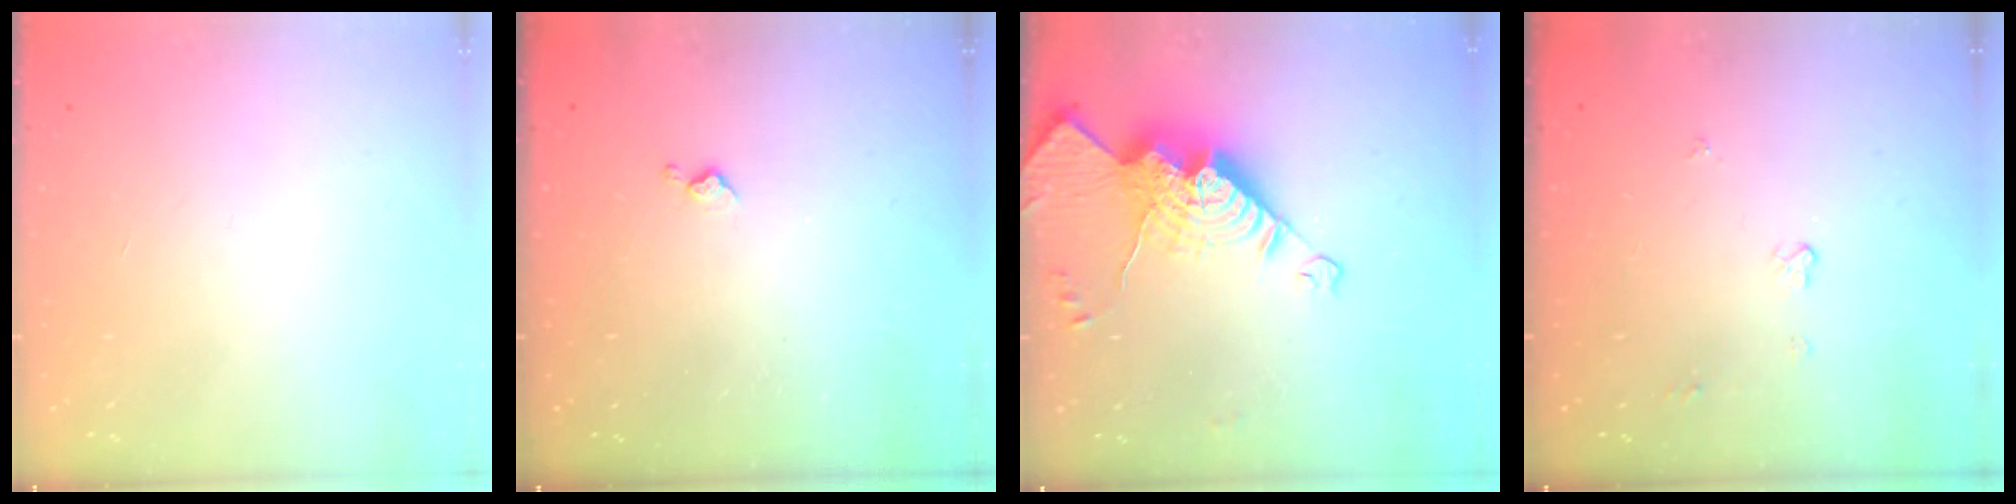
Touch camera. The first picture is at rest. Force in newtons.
{"total": 3.0, "press": 3.0, "slide": 0.6}
{"total": 18.6, "press": 18.5, "slide": 2.0}
{"total": 3.6, "press": 3.6, "slide": 0.0}